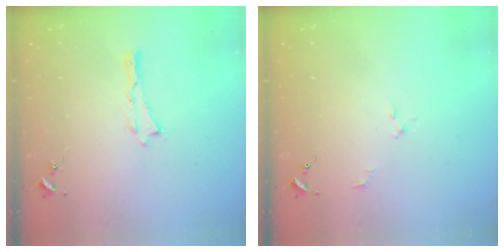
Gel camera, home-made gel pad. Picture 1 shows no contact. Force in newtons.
{"total": 2.0, "press": 2.0, "slide": 0.1}